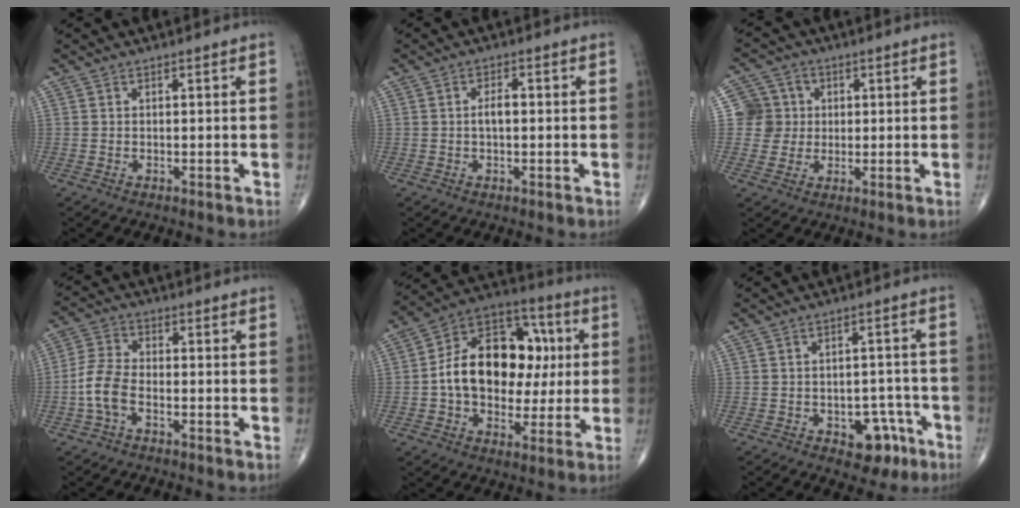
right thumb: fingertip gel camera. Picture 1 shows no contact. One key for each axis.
{"total": 2.4, "fx": 0.0, "fy": 1.1, "fz": 2.1, "tx": -0.041, "ty": 0.008, "tz": -0.003}
{"total": 6.5, "fx": 0.9, "fy": 6.4, "fz": 0.5, "tx": 0.027, "ty": 0.008, "tz": 0.010}
{"total": 6.5, "fx": -2.2, "fy": 3.5, "fz": 5.0, "tx": -0.112, "ty": 0.022, "tz": -0.050}
{"total": 20.6, "fx": 1.2, "fy": 14.1, "fz": 15.0, "tx": -0.199, "ty": 0.032, "tz": 0.018}
{"total": 7.5, "fx": -3.7, "fy": 4.6, "fz": 4.5, "tx": -0.024, "ty": 0.032, "tz": -0.044}